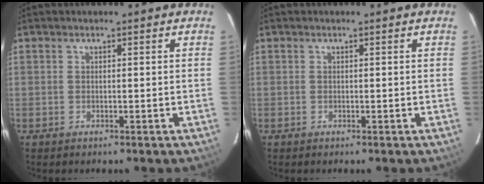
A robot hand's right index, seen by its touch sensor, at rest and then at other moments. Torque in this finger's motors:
{"motor_torque": [0.11, 0.06, -0.02, 0.01]}